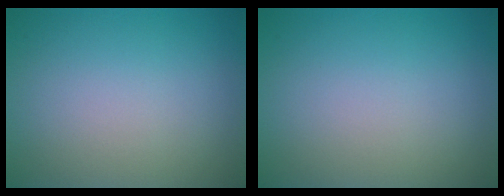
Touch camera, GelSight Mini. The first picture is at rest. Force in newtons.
{"total": 0.0}